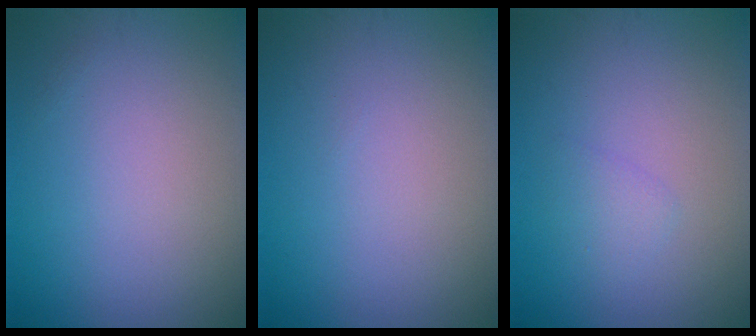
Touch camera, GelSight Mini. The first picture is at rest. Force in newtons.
{"total": 0.0}
{"total": 1.2, "press": 1.1, "slide": 0.1}